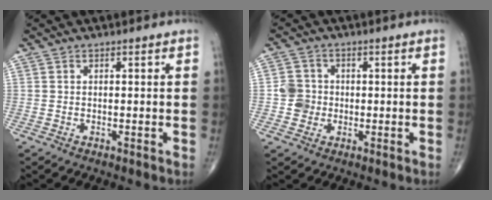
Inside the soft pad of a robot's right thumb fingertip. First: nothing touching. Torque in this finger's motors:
{"motor_torque": [0.00, -0.08, 0.15, 0.06, 0.04]}